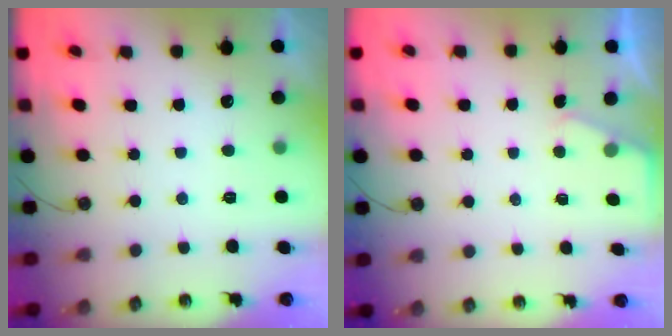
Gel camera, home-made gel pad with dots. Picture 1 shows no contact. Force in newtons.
{"total": 2.0, "press": 2.0, "slide": 0.3}